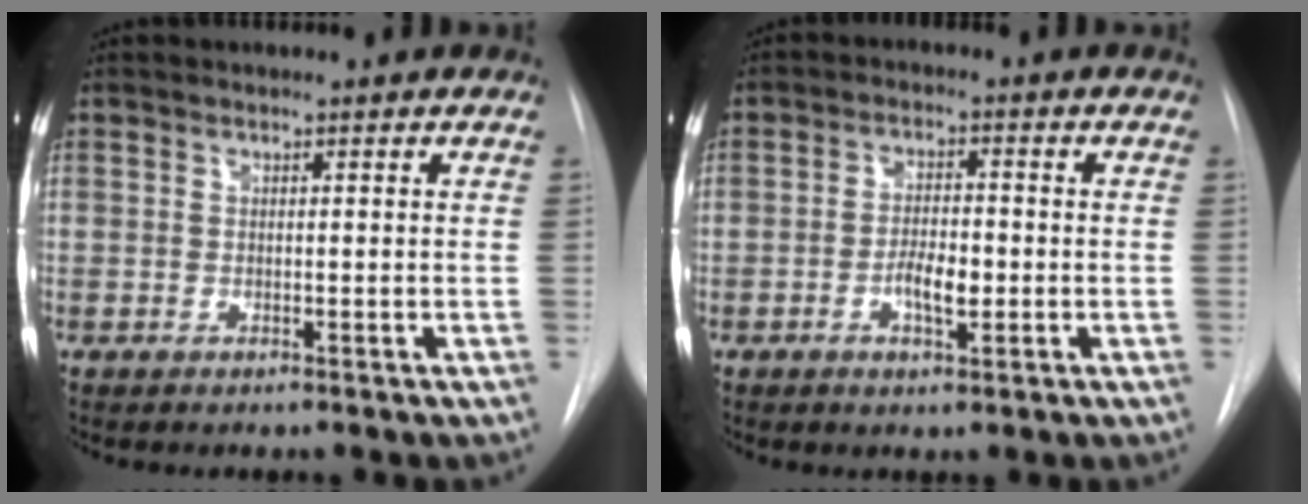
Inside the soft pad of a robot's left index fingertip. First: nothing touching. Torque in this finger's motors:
{"motor_torque": [0.35, -0.16, 0.09, 0.03]}